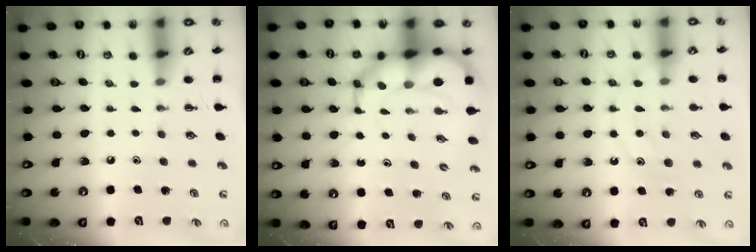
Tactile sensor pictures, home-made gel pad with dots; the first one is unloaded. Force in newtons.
{"total": 12.2, "press": 11.7, "slide": 3.4}
{"total": 11.9, "press": 11.9, "slide": 0.8}